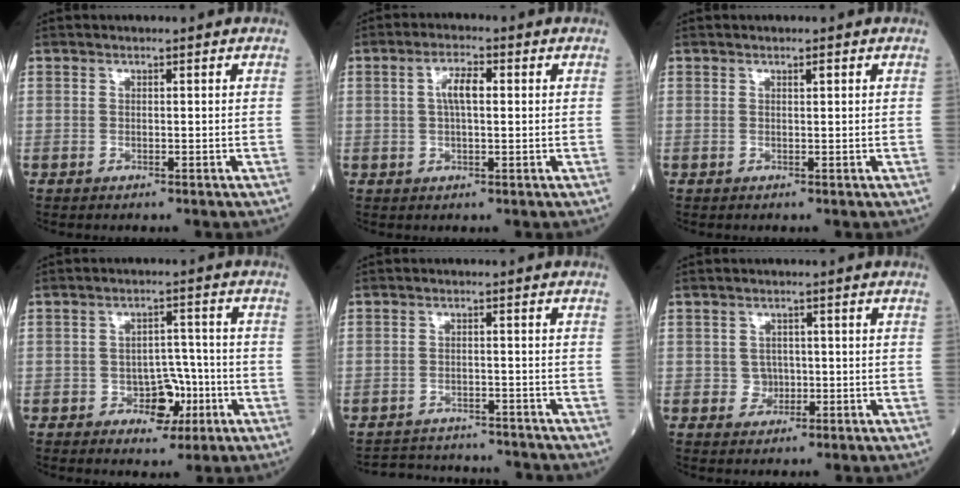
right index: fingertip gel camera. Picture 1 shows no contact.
{"total": 4.1, "force": [0.8, 1.2, 3.8], "torque": [-0.077, 0.010, 0.014]}
{"total": 0.7, "force": [0.4, 0.1, 0.6], "torque": [-0.010, 0.000, 0.005]}
{"total": 5.5, "force": [-2.3, 3.3, 3.7], "torque": [-0.048, 0.011, -0.032]}
{"total": 9.5, "force": [-9.2, 1.8, 1.2], "torque": [-0.020, 0.014, -0.125]}
{"total": 2.0, "force": [-0.3, 2.0, 0.5], "torque": [-0.002, 0.006, -0.004]}